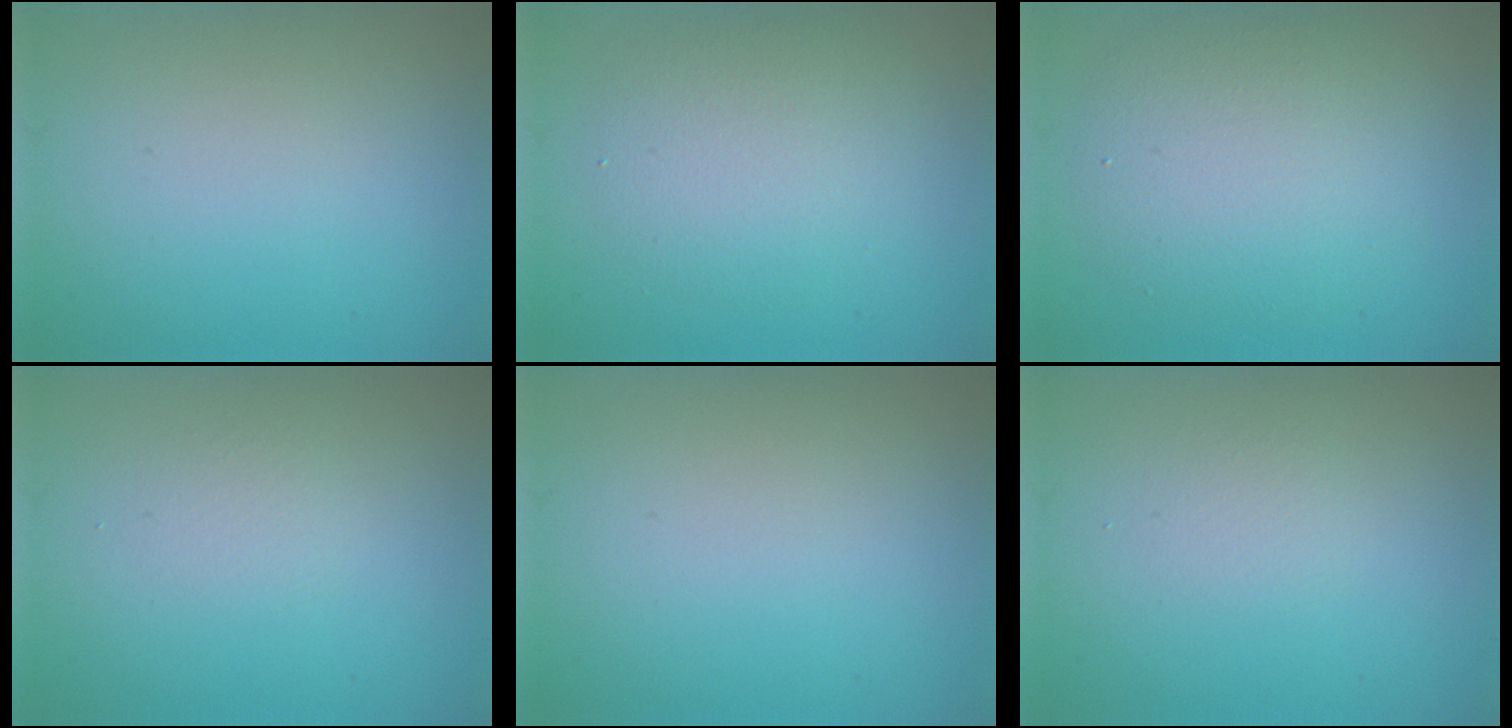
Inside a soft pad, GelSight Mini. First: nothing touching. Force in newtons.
{"total": 4.0, "press": 3.9, "slide": 0.2}
{"total": 5.6, "press": 5.6, "slide": 0.2}
{"total": 0.9, "press": 0.9, "slide": 0.0}
{"total": 0.0}
{"total": 0.9, "press": 0.9, "slide": 0.0}